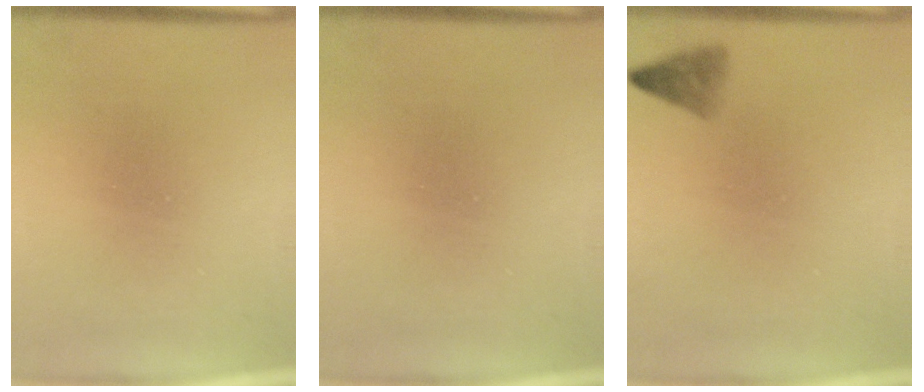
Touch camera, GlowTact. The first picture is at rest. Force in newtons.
{"total": 0.0}
{"total": 1.0}